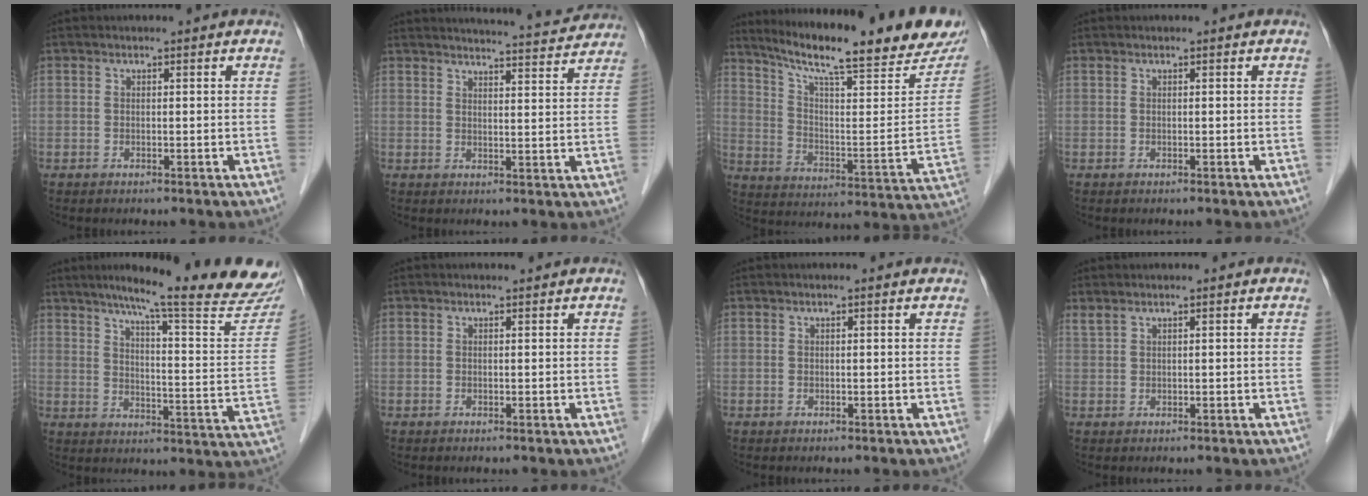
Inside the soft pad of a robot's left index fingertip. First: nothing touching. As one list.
[{"total": 12.1, "force": [11.8, 0.6, 3.0], "torque": [-0.039, -0.009, 0.136]}, {"total": 25.1, "force": [20.7, 2.7, 13.9], "torque": [-0.224, -0.048, 0.287]}, {"total": 0.0}, {"total": 22.6, "force": [19.5, 0.0, 11.4], "torque": [-0.153, -0.064, 0.244]}, {"total": 0.0}, {"total": 0.7, "force": [0.5, -0.1, 0.4], "torque": [-0.013, 0.006, 0.010]}, {"total": 1.1, "force": [1.0, 0.1, 0.4], "torque": [-0.014, 0.009, 0.028]}]